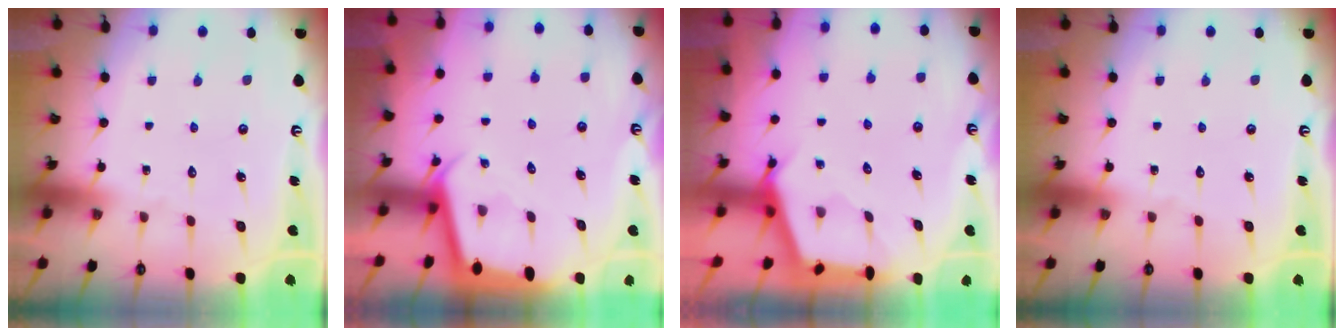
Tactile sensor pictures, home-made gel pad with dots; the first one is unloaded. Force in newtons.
{"total": 2.5, "press": 2.5, "slide": 0.1}
{"total": 2.6, "press": 2.6, "slide": 0.3}
{"total": 0.0}